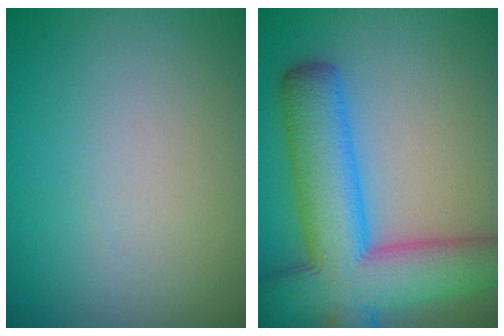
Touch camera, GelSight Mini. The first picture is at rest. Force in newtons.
{"total": 12.0, "press": 12.0, "slide": 0.4}